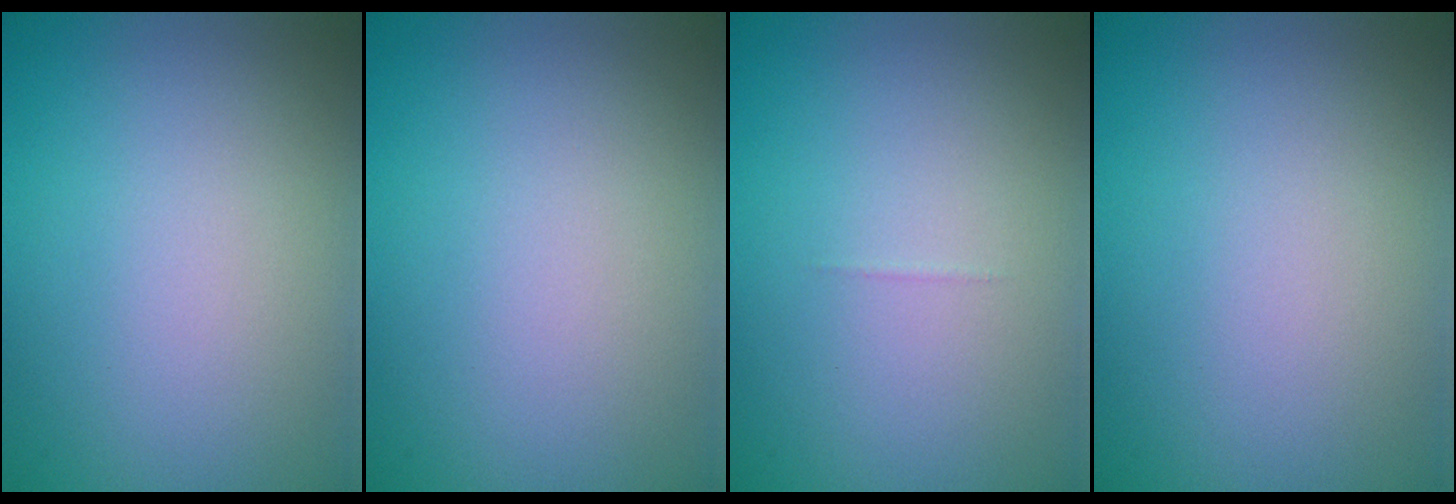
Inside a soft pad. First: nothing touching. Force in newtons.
{"total": 0.0}
{"total": 0.0}
{"total": 0.0}